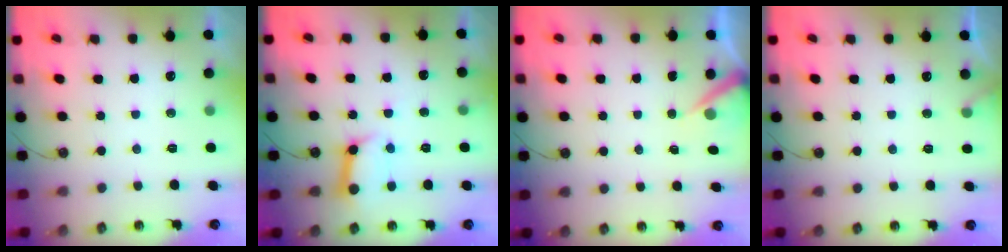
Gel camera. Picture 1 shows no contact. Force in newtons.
{"total": 10.8, "press": 10.8, "slide": 1.3}
{"total": 4.1, "press": 4.1, "slide": 0.4}
{"total": 3.7, "press": 3.7, "slide": 0.2}